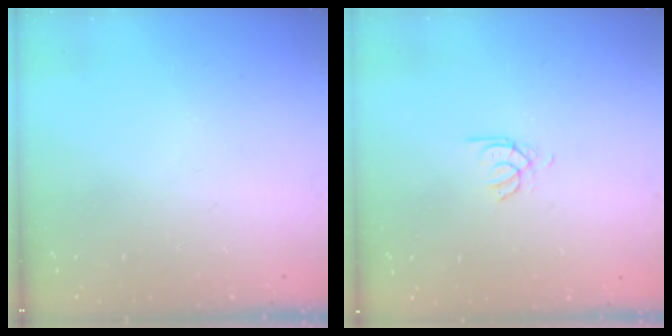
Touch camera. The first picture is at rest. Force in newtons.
{"total": 2.4, "press": 2.4, "slide": 0.4}